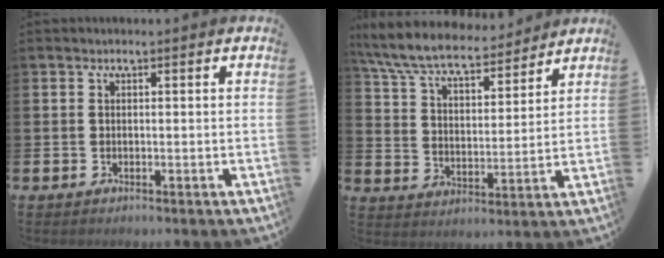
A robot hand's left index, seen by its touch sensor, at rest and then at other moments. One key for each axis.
{"total": 8.2, "fx": 7.5, "fy": 1.6, "fz": 2.7, "tx": -0.091, "ty": -0.044, "tz": 0.134}